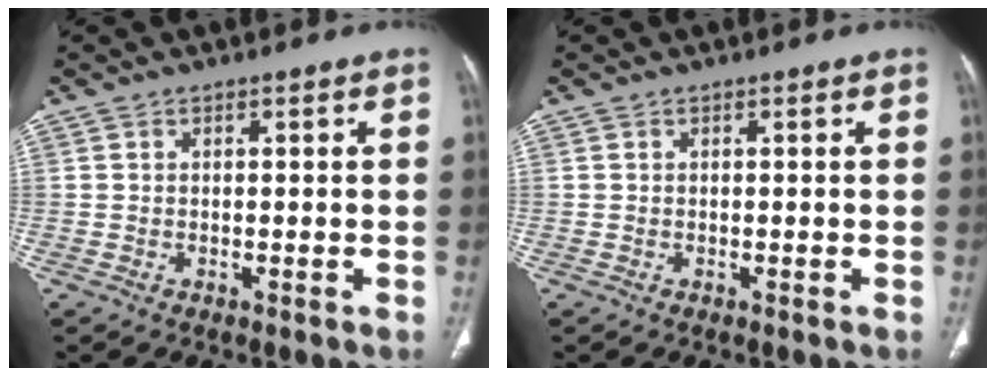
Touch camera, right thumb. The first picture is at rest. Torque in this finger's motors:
{"motor_torque": [0.08, 0.08, -0.01, -0.02, 0.00]}